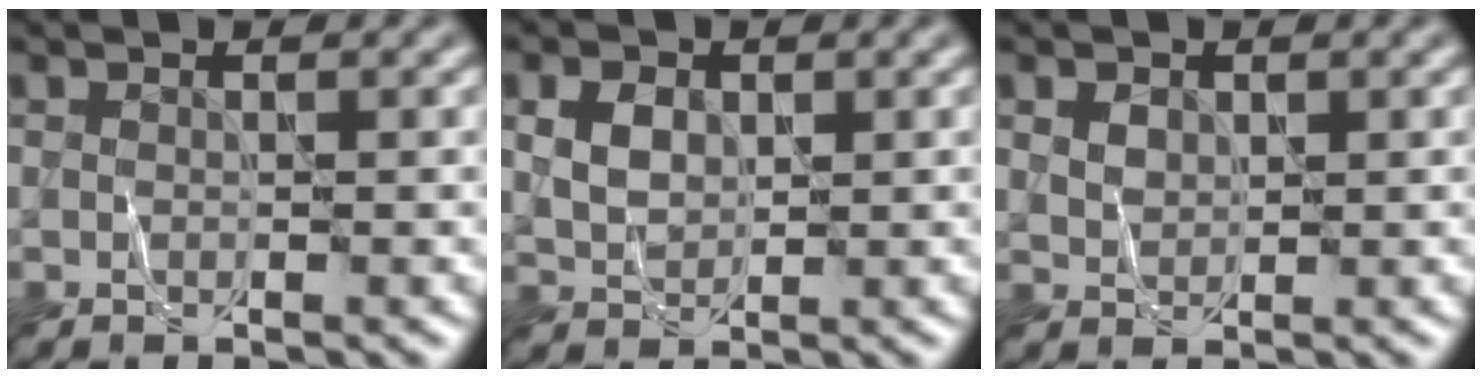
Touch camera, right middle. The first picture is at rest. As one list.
[{"total": 2.7, "force": [0.8, 2.0, 1.7], "torque": [-0.037, 0.002, 0.015]}, {"total": 1.4, "force": [0.6, 1.1, 0.7], "torque": [-0.016, 0.002, 0.013]}]